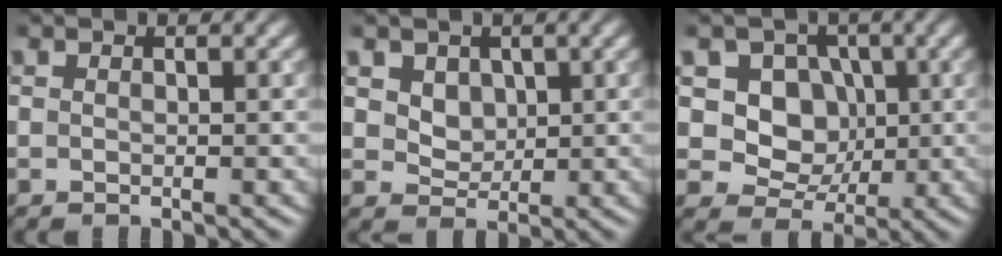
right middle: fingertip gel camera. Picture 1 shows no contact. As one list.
[{"total": 3.4, "force": [1.6, 2.5, 1.6], "torque": [-0.046, -0.005, 0.043]}, {"total": 7.2, "force": [1.9, 6.0, 3.5], "torque": [-0.049, 0.004, 0.026]}]